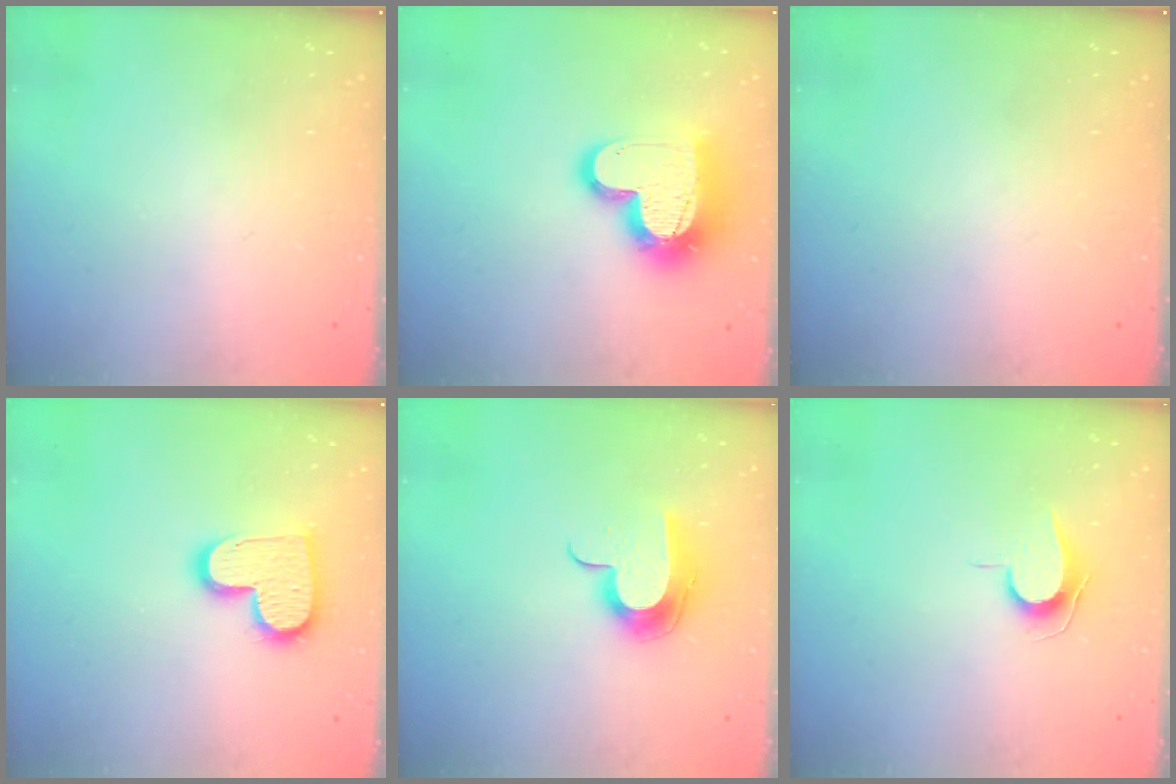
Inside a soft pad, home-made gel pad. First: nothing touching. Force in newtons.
{"total": 17.1, "press": 17.0, "slide": 1.4}
{"total": 0.0}
{"total": 14.0, "press": 13.9, "slide": 0.8}
{"total": 11.6, "press": 11.6, "slide": 0.8}
{"total": 6.9, "press": 6.8, "slide": 0.7}